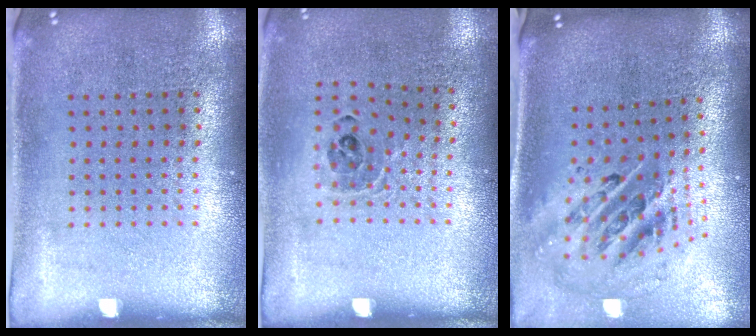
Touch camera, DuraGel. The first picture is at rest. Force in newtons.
{"total": 0.9, "press": 0.9, "slide": 0.1}
{"total": 2.1, "press": 1.6, "slide": 1.4}